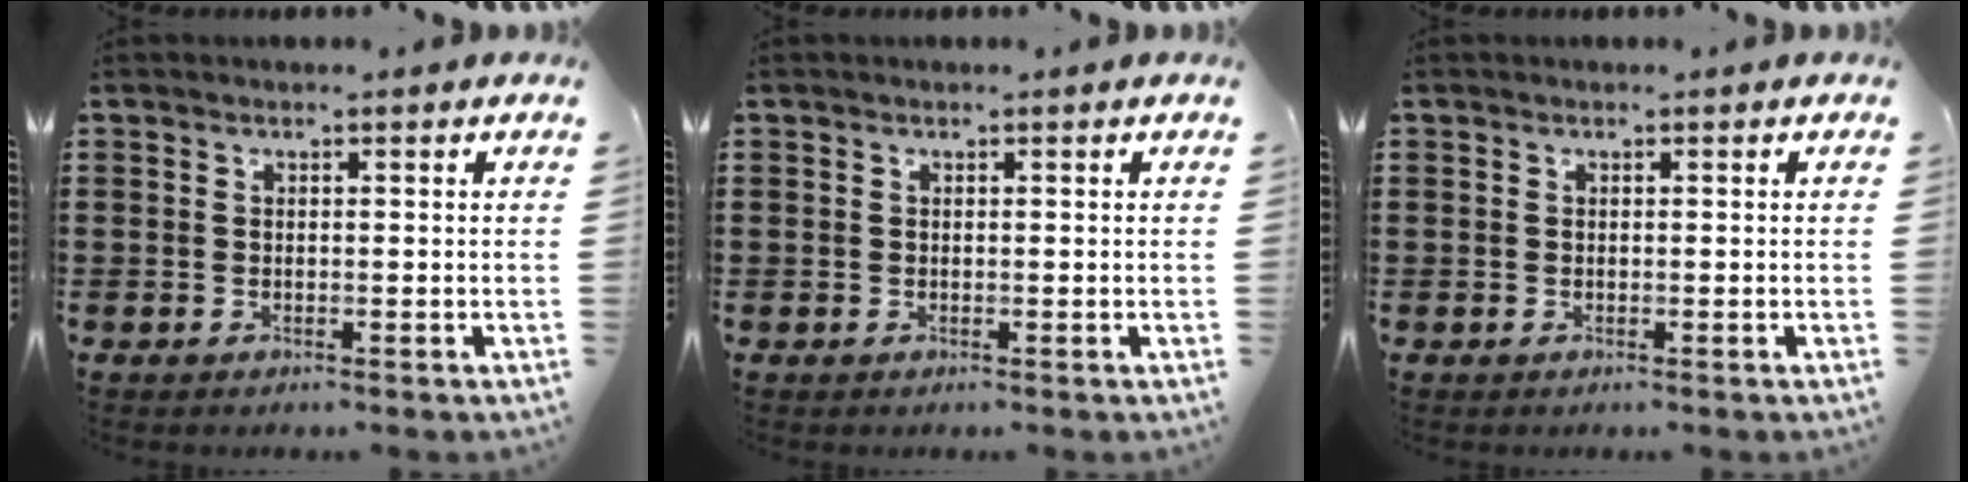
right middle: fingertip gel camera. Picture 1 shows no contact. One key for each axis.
{"total": 0.0}
{"total": 0.0}